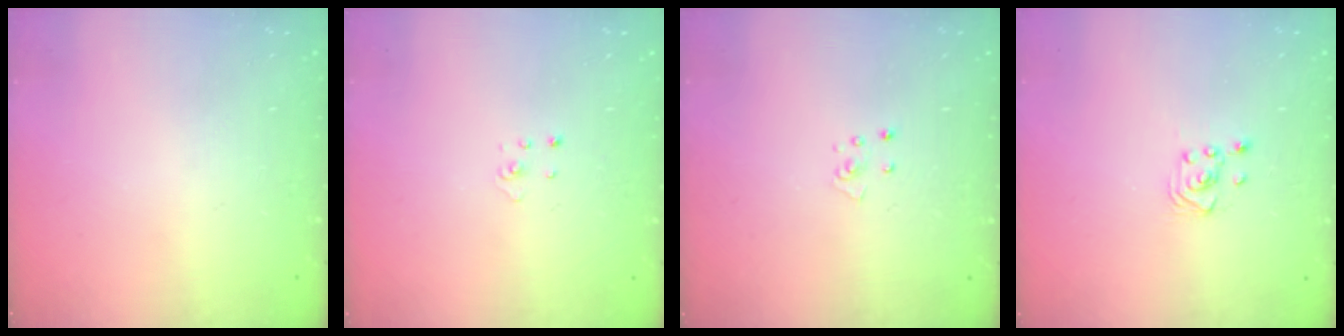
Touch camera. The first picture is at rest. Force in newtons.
{"total": 1.5, "press": 1.5, "slide": 0.1}
{"total": 3.3, "press": 3.3, "slide": 0.3}
{"total": 3.1, "press": 2.8, "slide": 1.3}